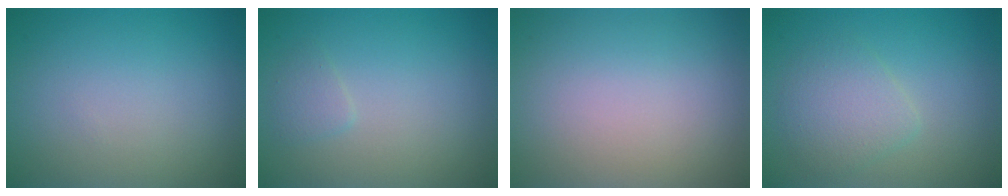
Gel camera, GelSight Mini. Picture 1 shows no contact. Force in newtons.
{"total": 1.0, "press": 1.0, "slide": 0.1}
{"total": 0.5, "press": 0.5, "slide": 0.0}
{"total": 2.9, "press": 2.9, "slide": 0.0}